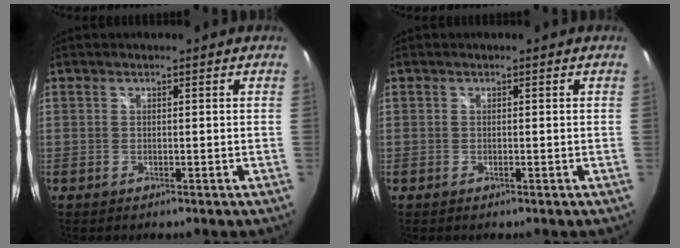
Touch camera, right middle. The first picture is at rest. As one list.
[{"total": 0.0}]